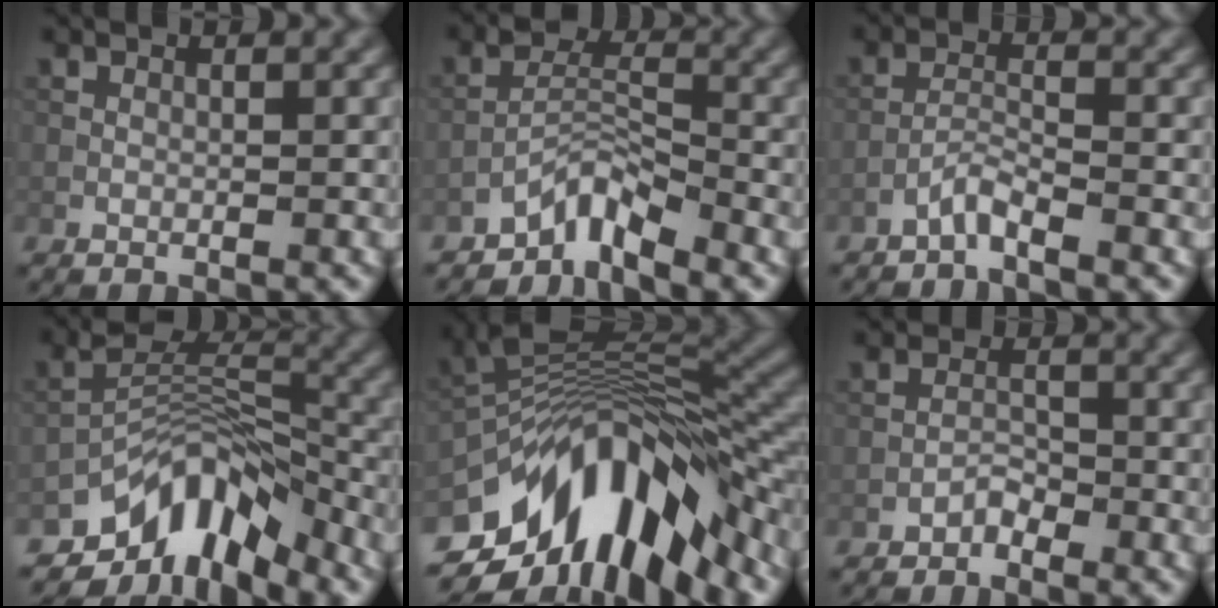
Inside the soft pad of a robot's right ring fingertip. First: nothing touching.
{"total": 3.2, "force": [-2.8, 0.9, 1.4], "torque": [-0.019, 0.015, -0.058]}
{"total": 2.0, "force": [-1.8, 0.0, 0.9], "torque": [-0.017, 0.006, -0.043]}
{"total": 8.1, "force": [-5.8, 3.7, 4.3], "torque": [-0.048, 0.000, -0.112]}
{"total": 13.8, "force": [-7.0, 6.2, 10.1], "torque": [-0.185, 0.021, -0.125]}
{"total": 1.2, "force": [-1.0, 0.5, 0.3], "torque": [-0.001, 0.007, -0.019]}